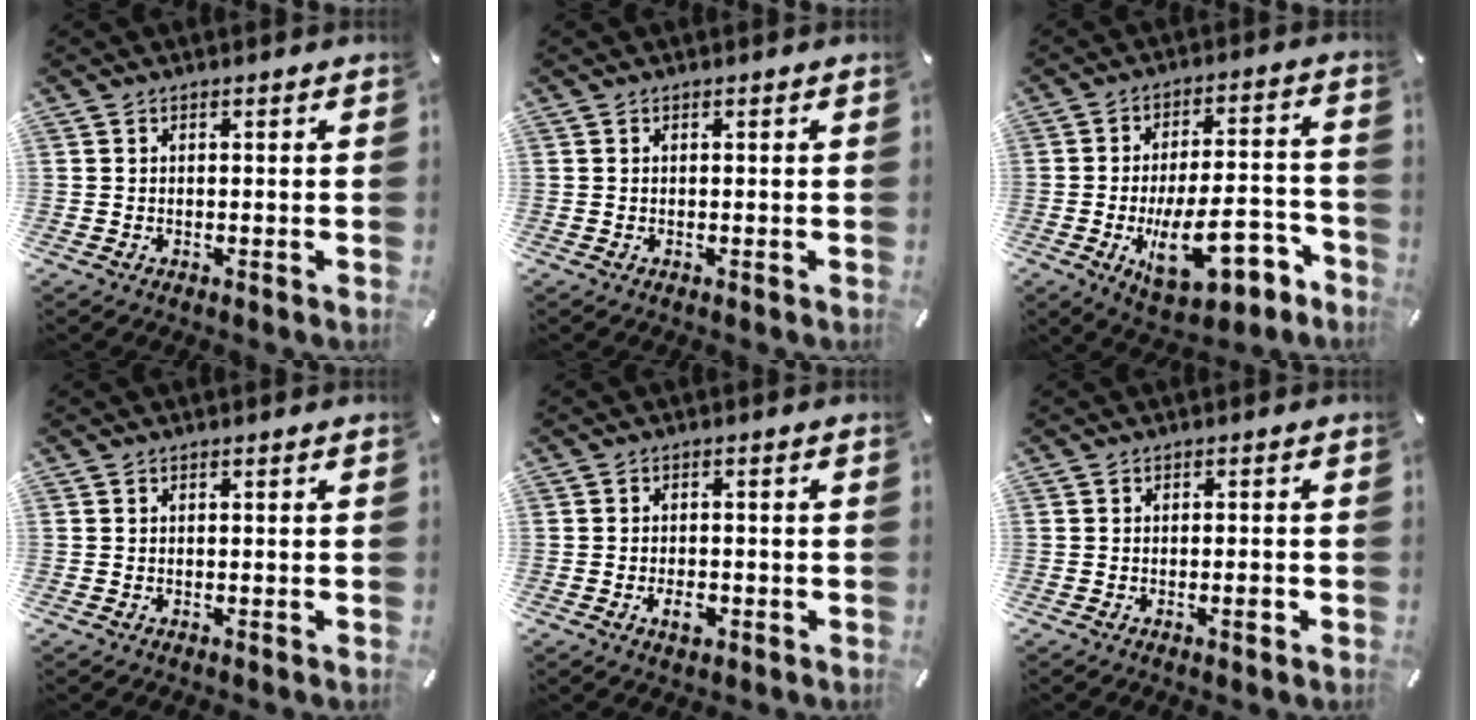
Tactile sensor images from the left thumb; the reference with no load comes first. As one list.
[{"total": 0.0}, {"total": 18.5, "force": [-6.5, 9.2, 14.6], "torque": [-0.201, 0.030, -0.091]}, {"total": 0.0}, {"total": 3.4, "force": [-1.4, 2.1, 2.3], "torque": [-0.046, 0.004, -0.026]}, {"total": 2.1, "force": [-0.8, 0.6, 1.8], "torque": [-0.030, 0.003, -0.014]}]